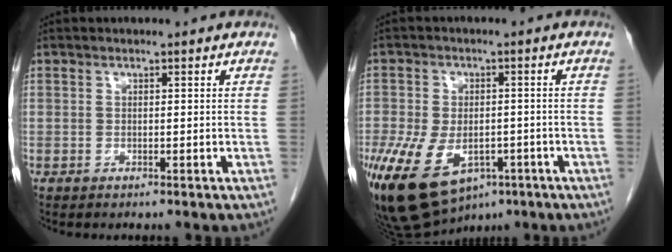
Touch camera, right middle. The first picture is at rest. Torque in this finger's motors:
{"motor_torque": [0.36, 0.07, 1.05, 0.21]}